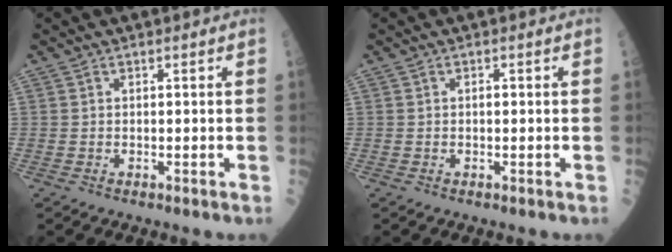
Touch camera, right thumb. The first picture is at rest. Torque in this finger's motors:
{"motor_torque": [0.45, 0.28, 0.25, 0.27, 0.01]}